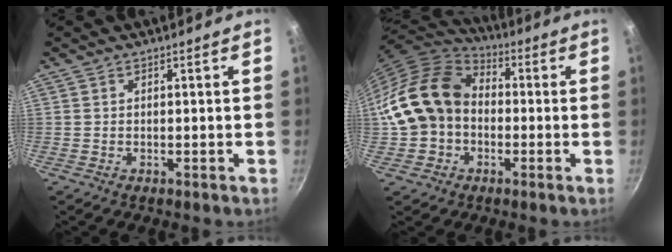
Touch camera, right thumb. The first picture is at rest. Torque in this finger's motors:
{"motor_torque": [2.00, 3.01, 1.19, -0.76, 0.23]}